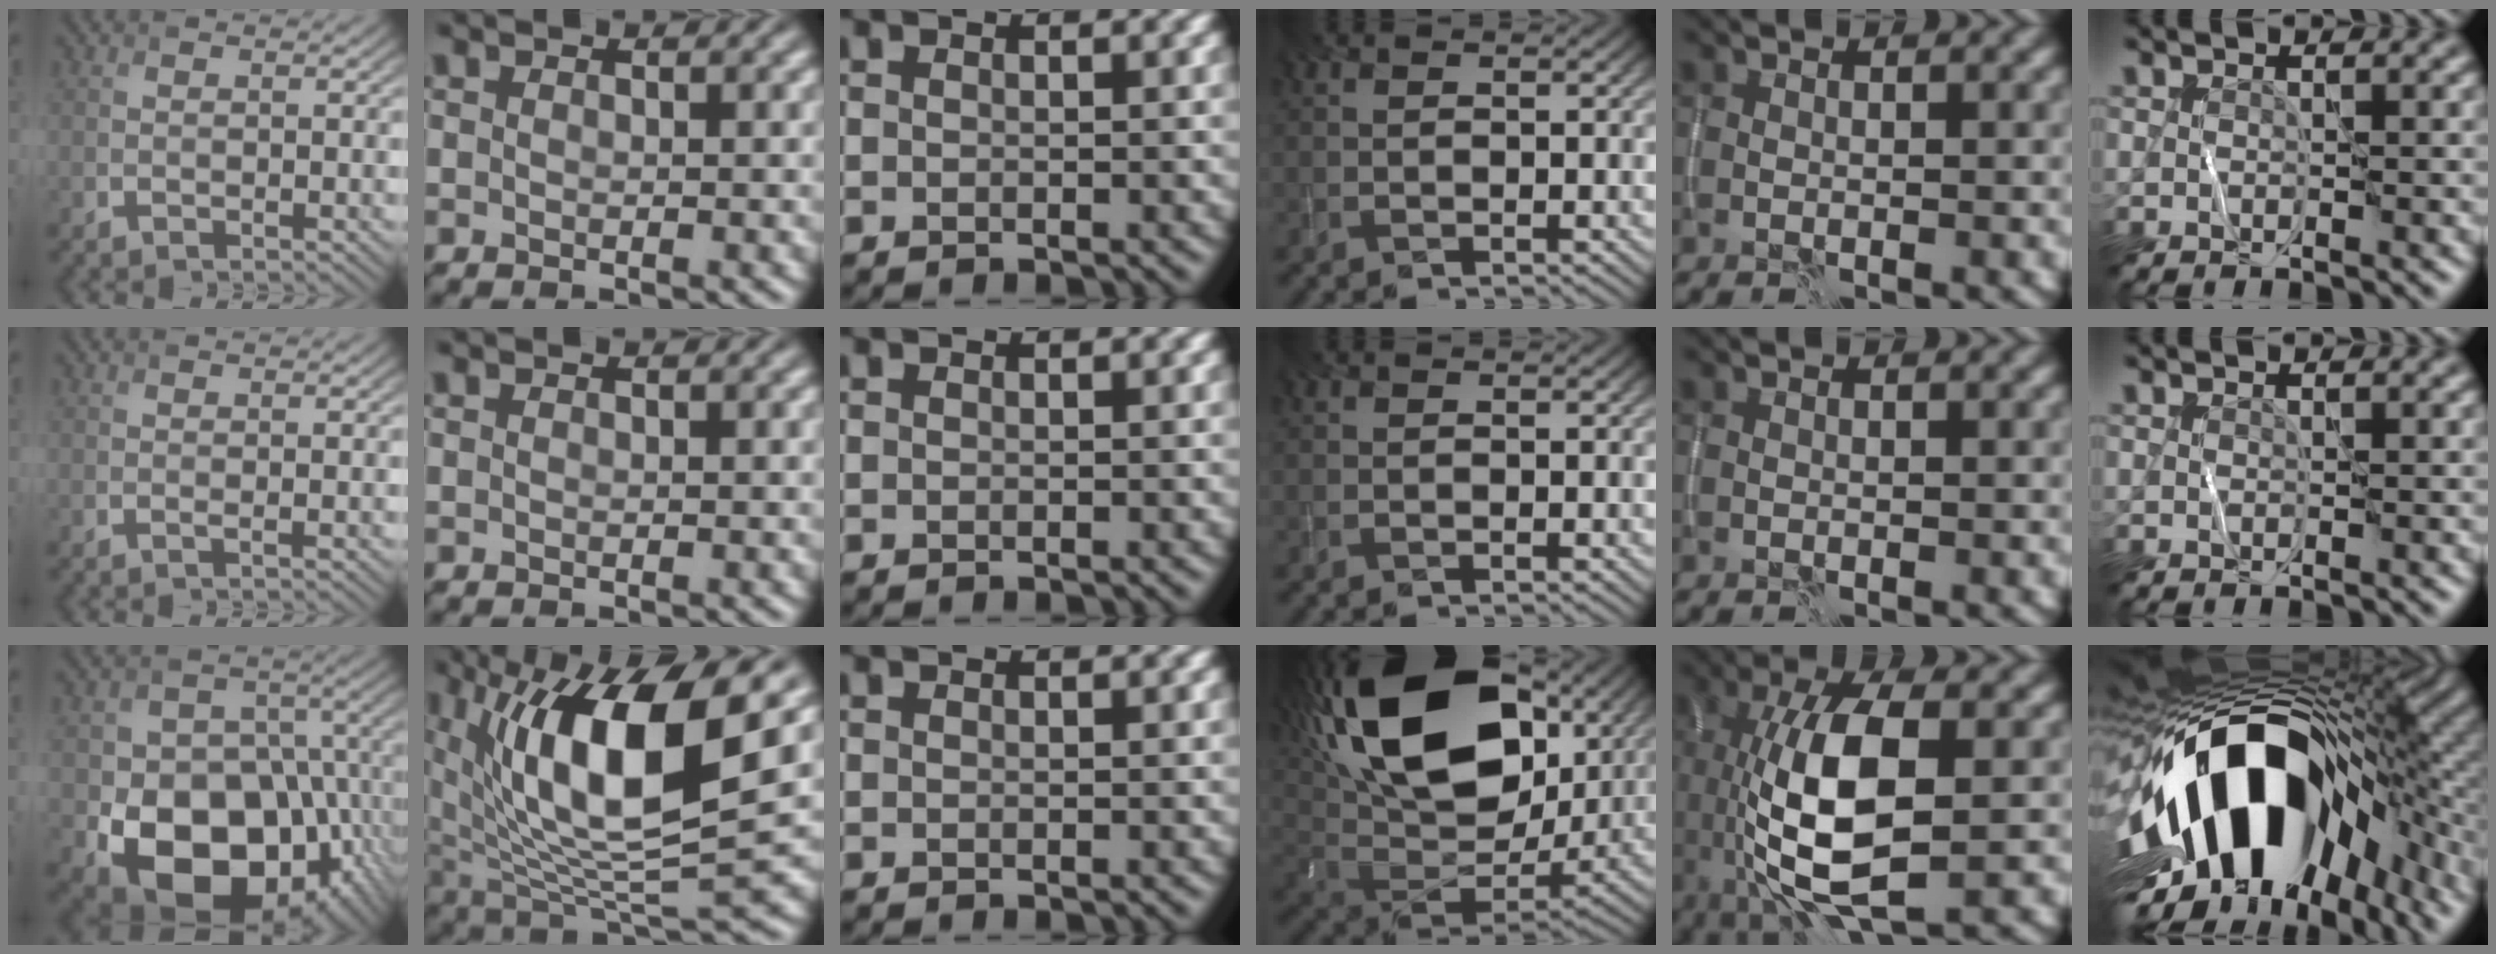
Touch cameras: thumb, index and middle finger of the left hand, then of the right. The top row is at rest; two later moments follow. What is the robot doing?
{"motion": "wipe", "object": "whiteboard"}